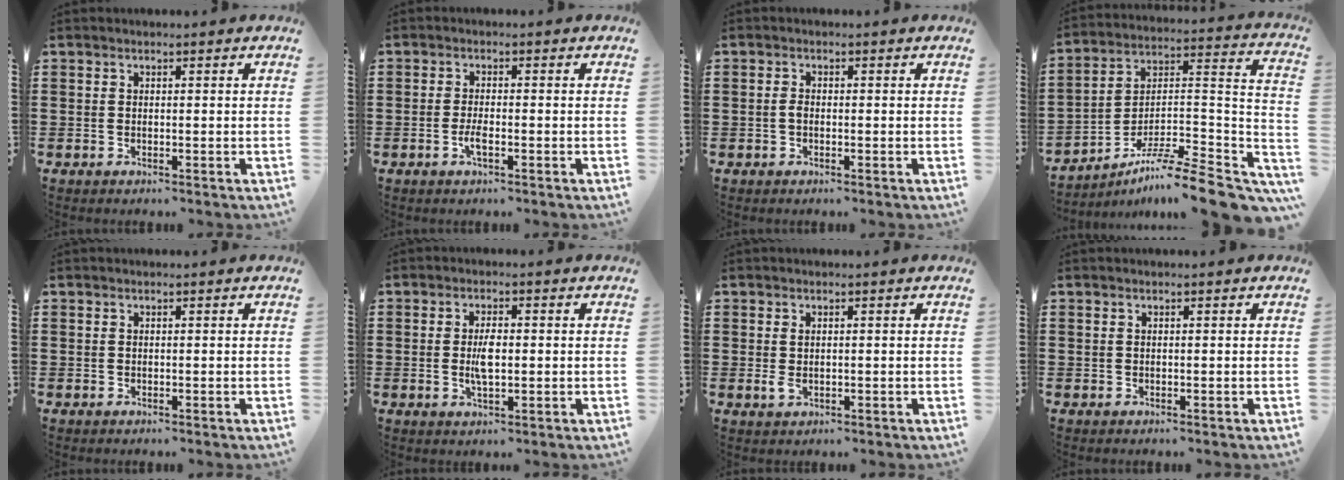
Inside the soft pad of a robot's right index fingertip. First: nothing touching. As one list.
[{"total": 2.4, "force": [-0.9, 0.6, 2.1], "torque": [-0.045, -0.002, -0.018]}, {"total": 1.0, "force": [-0.3, 0.6, 0.7], "torque": [-0.024, -0.003, -0.008]}, {"total": 10.8, "force": [-8.5, 1.4, 6.4], "torque": [-0.093, 0.012, -0.159]}, {"total": 0.0}, {"total": 4.1, "force": [-0.2, 1.6, 3.8], "torque": [-0.078, -0.001, -0.006]}, {"total": 1.4, "force": [0.0, 0.7, 1.1], "torque": [-0.032, -0.002, -0.001]}, {"total": 0.0}]